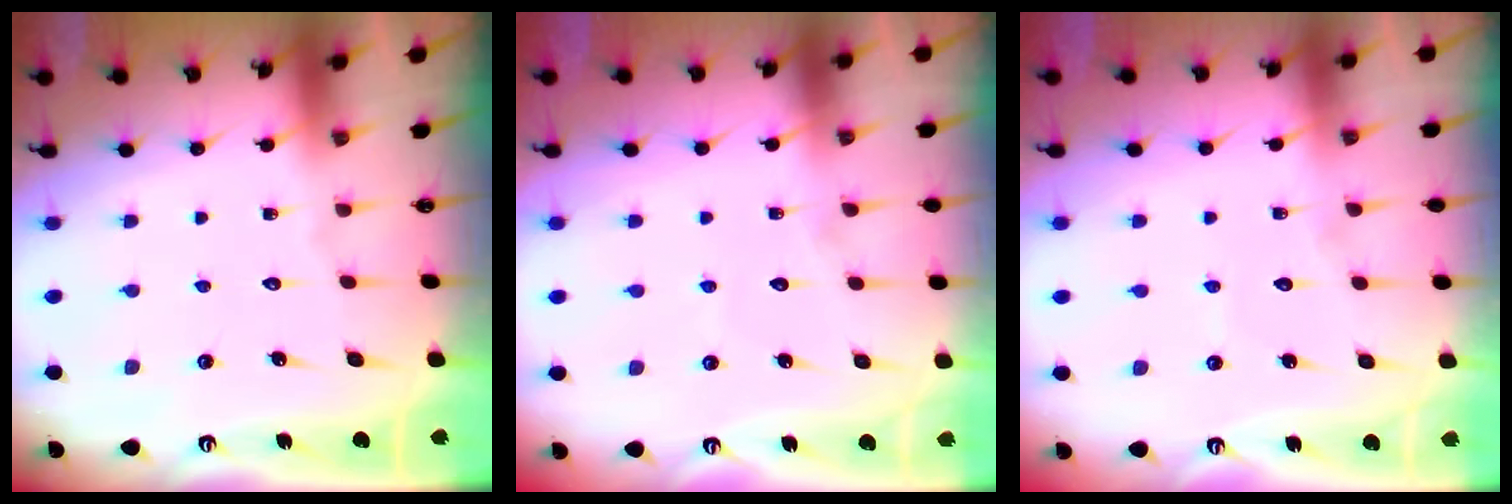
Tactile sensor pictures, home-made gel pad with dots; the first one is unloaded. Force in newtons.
{"total": 2.7, "press": 2.7, "slide": 0.3}
{"total": 3.0, "press": 3.0, "slide": 0.2}